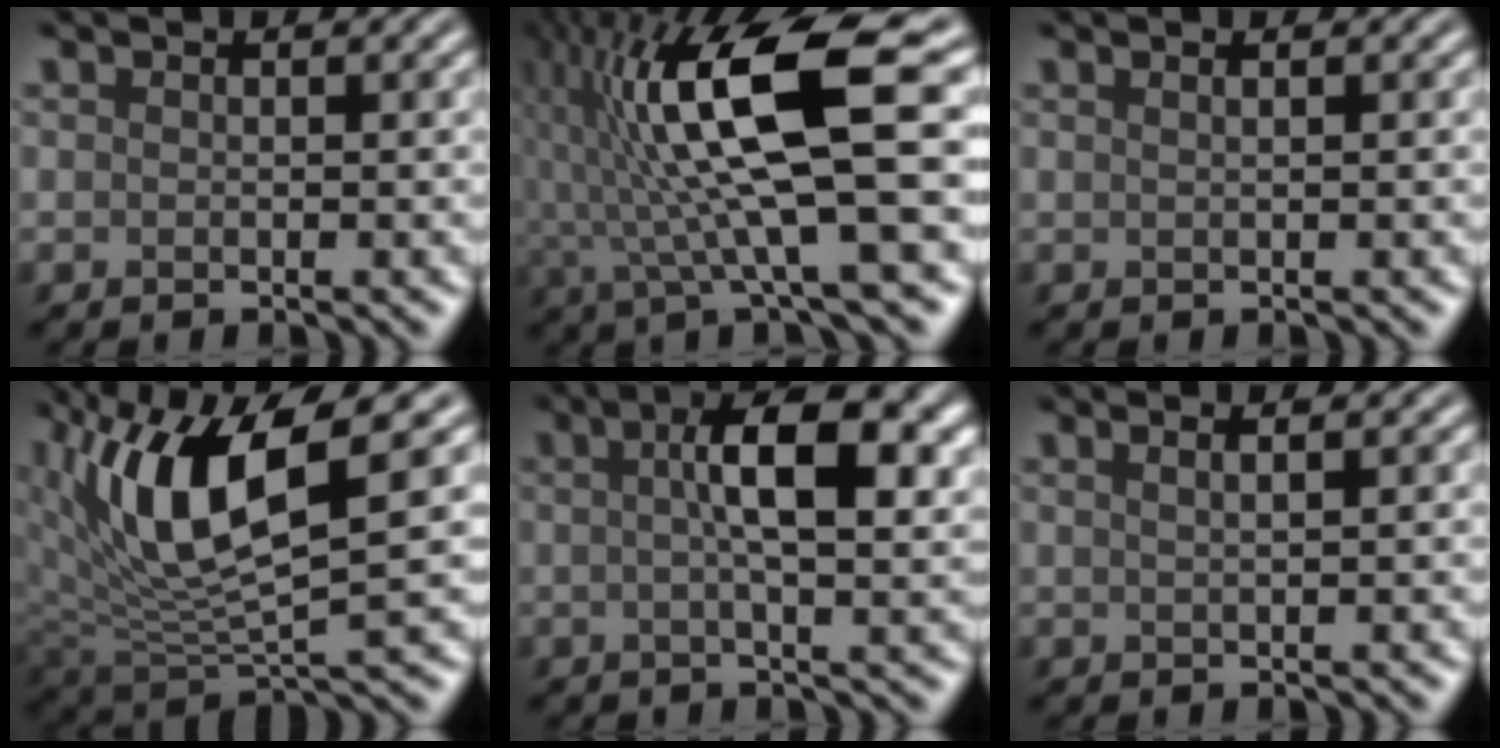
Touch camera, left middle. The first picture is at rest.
{"total": 11.5, "force": [1.0, 2.5, 11.2], "torque": [-0.215, 0.010, 0.026]}
{"total": 1.8, "force": [0.8, 1.0, 1.2], "torque": [0.004, 0.004, -0.012]}
{"total": 8.6, "force": [2.5, 3.2, 7.6], "torque": [-0.161, -0.012, 0.053]}
{"total": 6.6, "force": [1.1, 1.7, 6.3], "torque": [-0.085, 0.012, 0.016]}
{"total": 2.8, "force": [1.4, 1.4, 2.0], "torque": [0.000, 0.018, -0.012]}